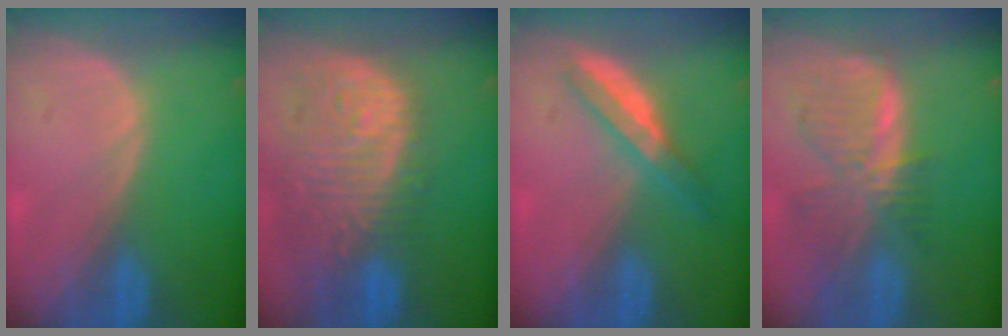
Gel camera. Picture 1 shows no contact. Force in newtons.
{"total": 13.5, "press": 11.4, "slide": 7.3}
{"total": 5.2, "press": 4.6, "slide": 2.4}
{"total": 8.4, "press": 7.3, "slide": 4.0}